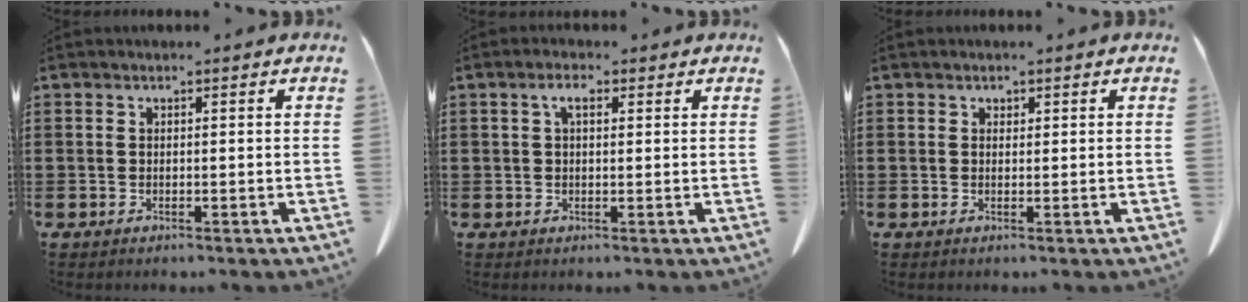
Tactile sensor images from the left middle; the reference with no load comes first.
{"total": 2.7, "force": [1.0, 1.1, 2.2], "torque": [-0.048, 0.007, 0.017]}
{"total": 0.6, "force": [0.5, 0.4, 0.0], "torque": [-0.002, 0.000, 0.010]}